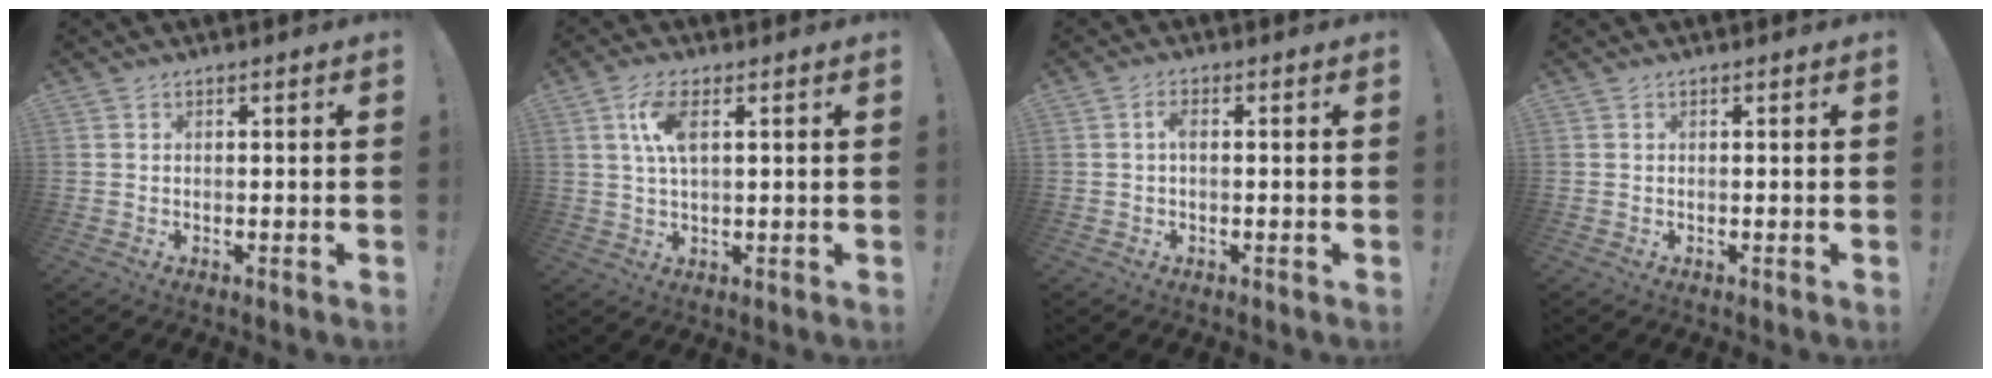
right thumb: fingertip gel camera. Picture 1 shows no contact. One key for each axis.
{"total": 7.4, "fx": 2.2, "fy": 2.8, "fz": 6.5, "tx": -0.133, "ty": 0.003, "tz": 0.037}
{"total": 2.1, "fx": 0.0, "fy": 0.9, "fz": 1.9, "tx": -0.046, "ty": 0.009, "tz": -0.001}
{"total": 0.0}